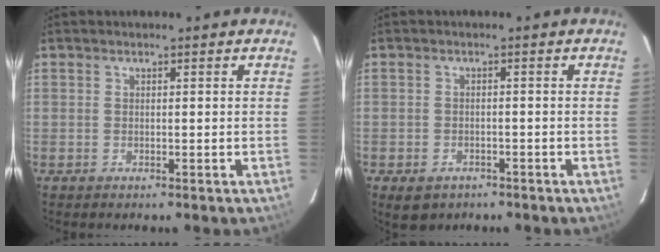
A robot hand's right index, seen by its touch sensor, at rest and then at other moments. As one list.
[{"total": 4.4, "force": [-2.6, 3.1, 1.6], "torque": [-0.042, -0.006, -0.034]}]